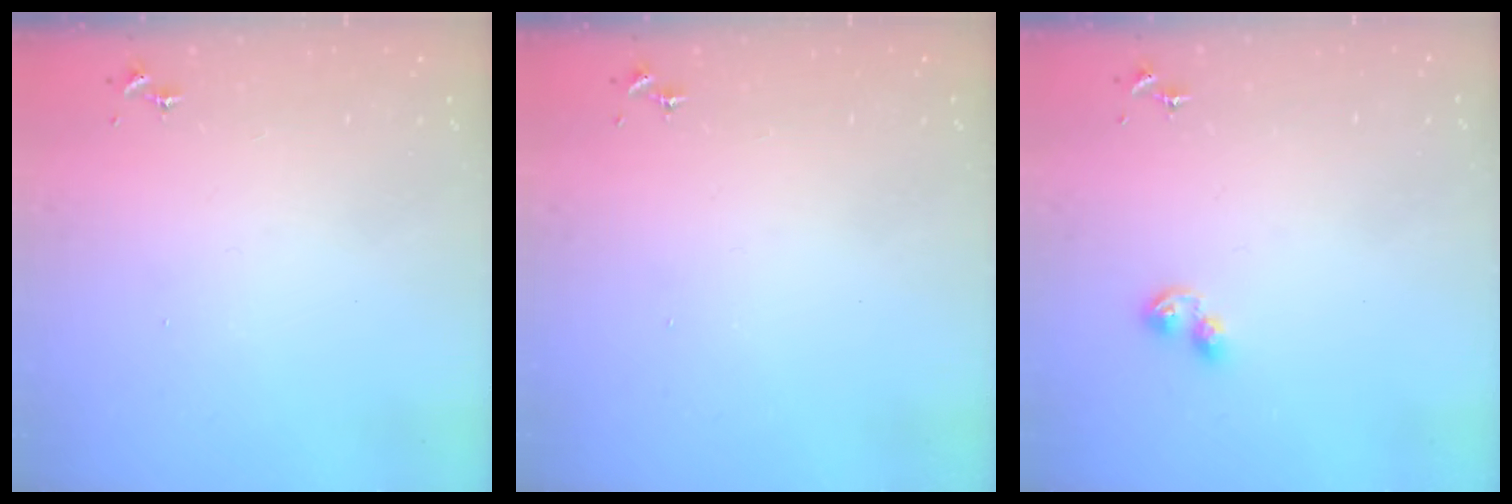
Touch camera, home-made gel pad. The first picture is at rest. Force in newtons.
{"total": 0.0}
{"total": 3.7, "press": 3.6, "slide": 0.4}